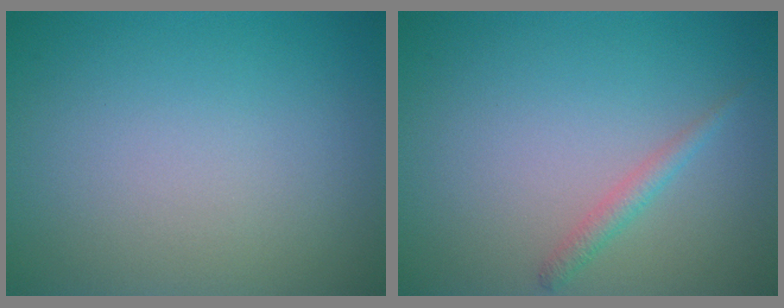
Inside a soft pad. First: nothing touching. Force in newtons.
{"total": 1.4, "press": 1.4, "slide": 0.1}